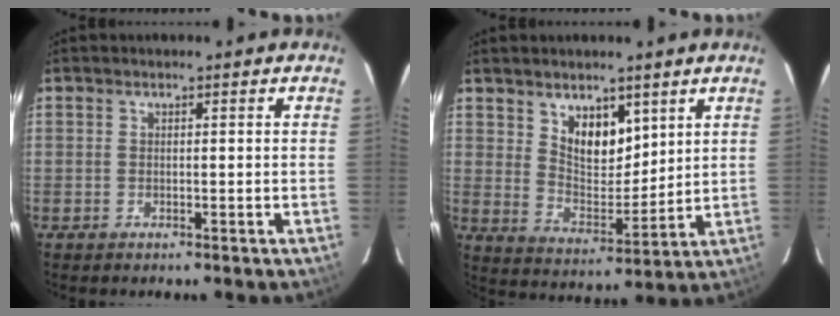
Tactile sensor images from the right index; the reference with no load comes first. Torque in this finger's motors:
{"motor_torque": [0.21, 0.27, 0.11, 0.04]}